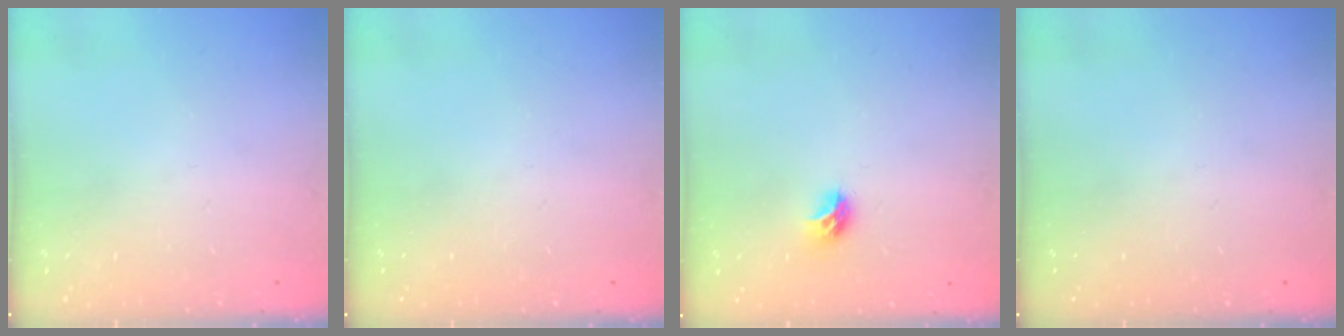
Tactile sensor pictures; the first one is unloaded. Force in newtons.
{"total": 0.0}
{"total": 7.5, "press": 7.4, "slide": 0.7}
{"total": 0.0}